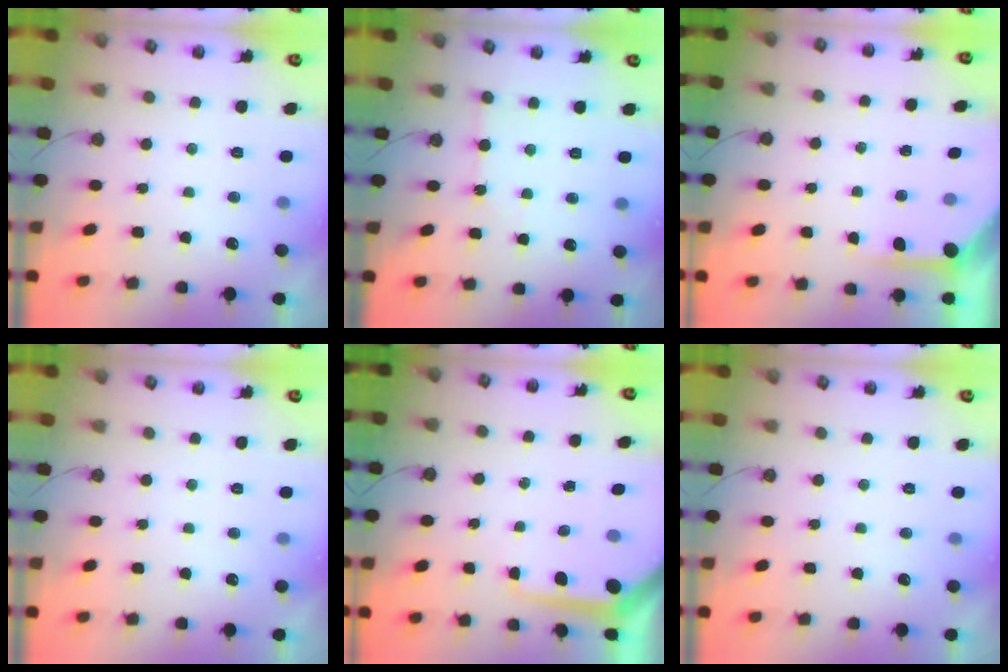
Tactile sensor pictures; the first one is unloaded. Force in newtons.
{"total": 2.7, "press": 2.7, "slide": 0.5}
{"total": 6.7, "press": 6.7, "slide": 0.3}
{"total": 0.0}
{"total": 7.4, "press": 7.4, "slide": 0.7}
{"total": 0.0}